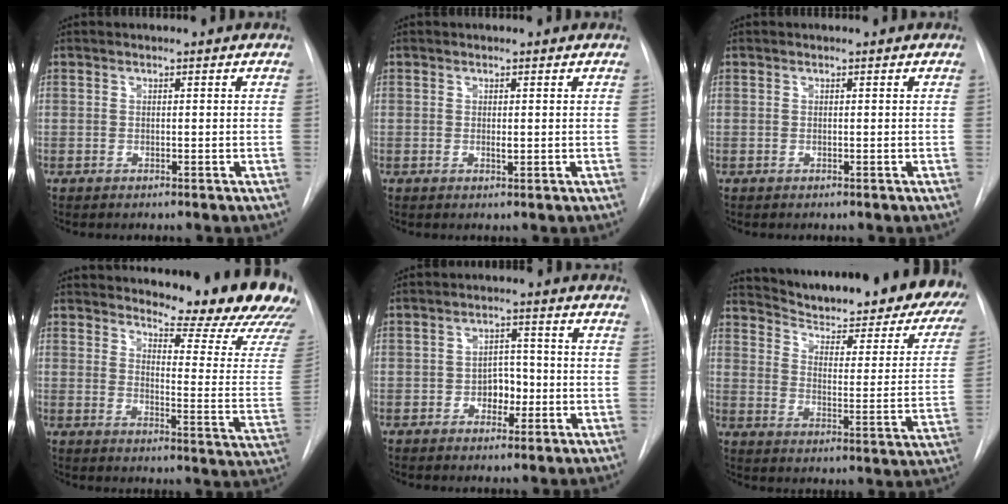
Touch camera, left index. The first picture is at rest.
{"total": 0.7, "force": [0.0, 0.2, 0.6], "torque": [-0.012, -0.003, 0.000]}
{"total": 0.0}
{"total": 19.3, "force": [17.8, 1.4, 7.2], "torque": [-0.097, -0.122, 0.203]}
{"total": 4.0, "force": [-1.3, 2.7, 2.7], "torque": [-0.035, 0.007, -0.019]}
{"total": 30.3, "force": [26.6, 5.6, 13.4], "torque": [-0.200, -0.102, 0.320]}